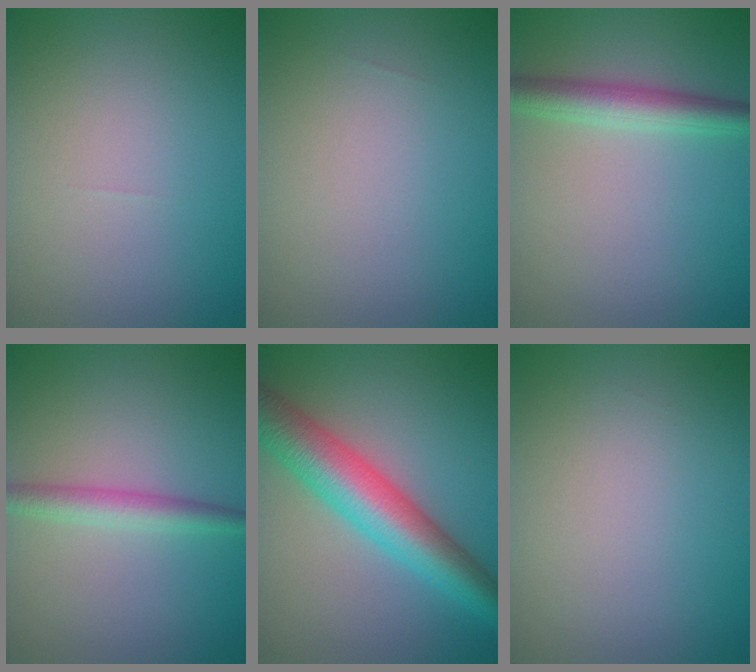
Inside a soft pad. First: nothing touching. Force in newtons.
{"total": 0.0}
{"total": 3.5, "press": 3.5, "slide": 0.1}
{"total": 2.5, "press": 2.5, "slide": 0.0}
{"total": 8.0, "press": 8.0, "slide": 0.2}
{"total": 0.0}